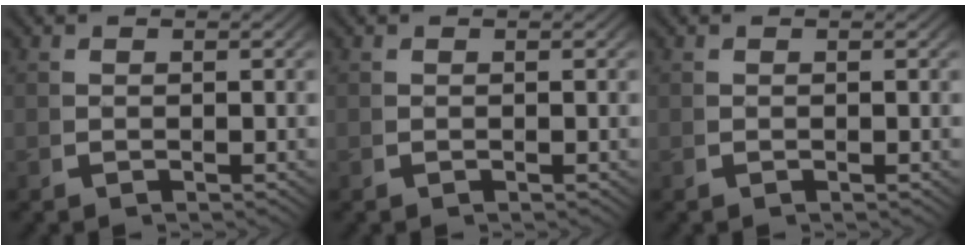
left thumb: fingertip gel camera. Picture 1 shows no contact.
{"total": 0.0}
{"total": 0.0}